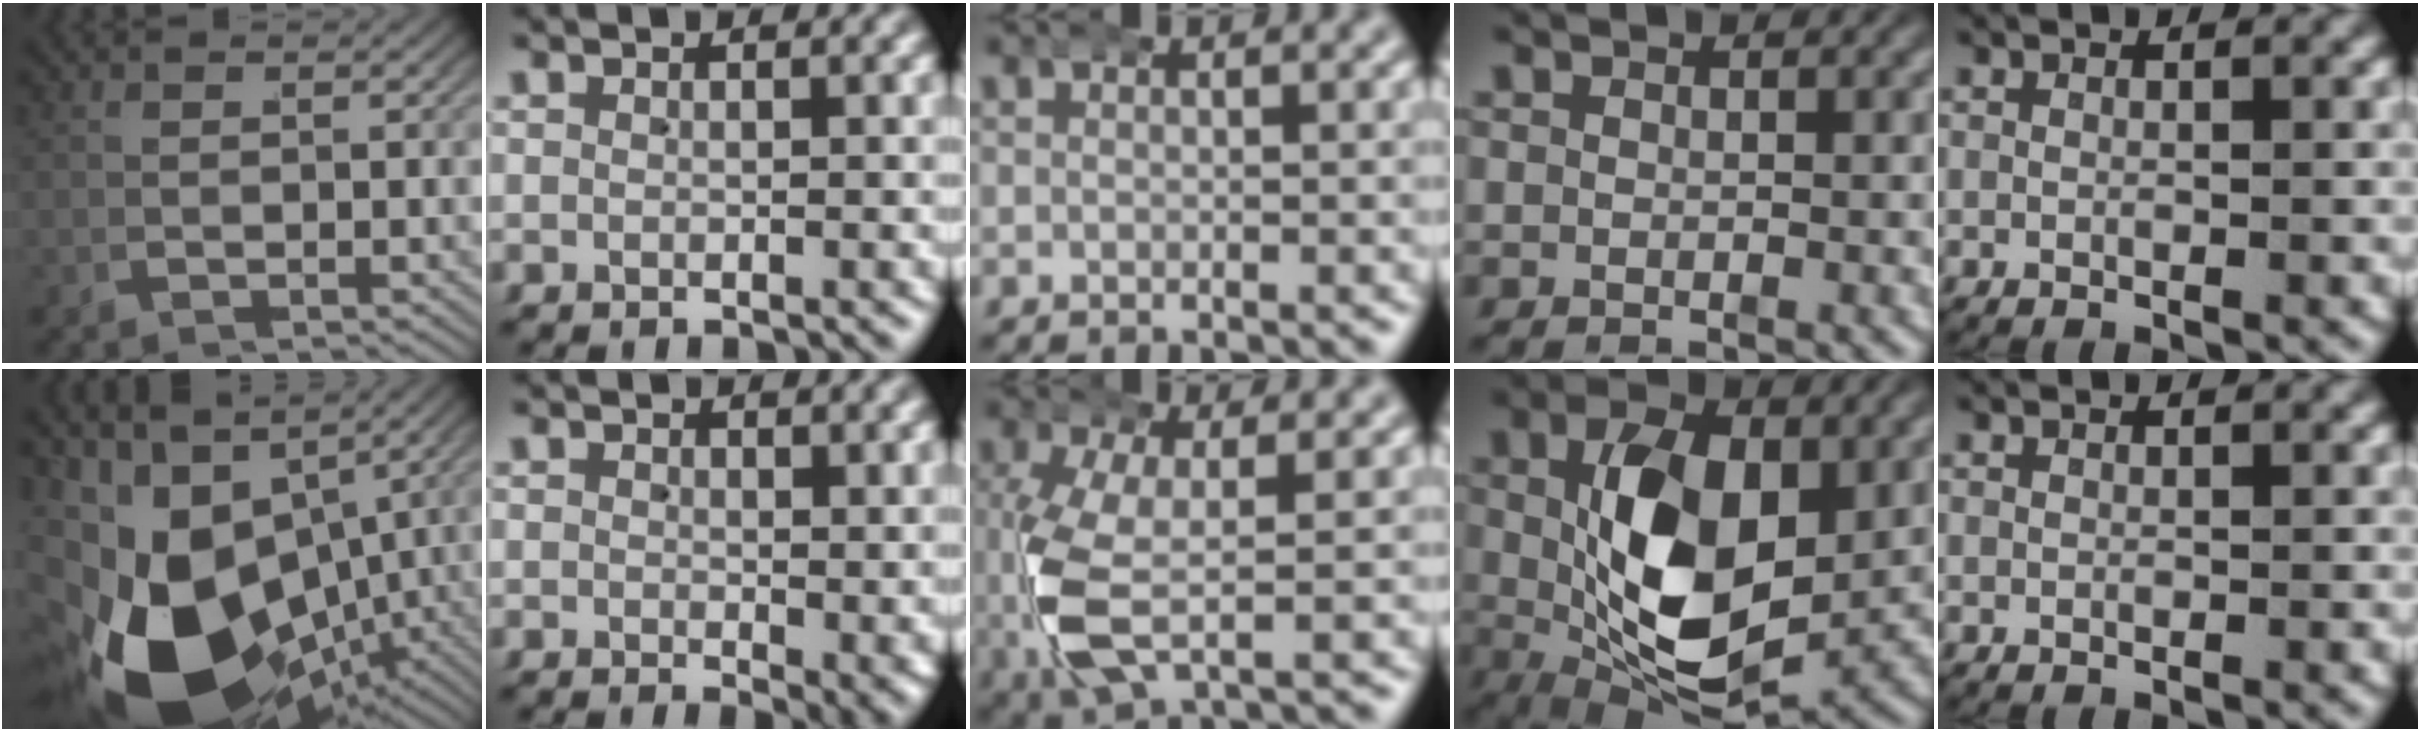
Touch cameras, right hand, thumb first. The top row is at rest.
{"thumb": {"total": 19.1, "force": [-5.2, 11.9, 14.0], "torque": [-0.260, -0.059, -0.052]}, "index": {"total": 1.8, "force": [0.3, 0.7, 1.7], "torque": [-0.011, -0.007, 0.008]}, "middle": {"total": 6.9, "force": [-1.0, 3.9, 5.5], "torque": [-0.145, -0.016, -0.002]}, "ring": {"total": 13.1, "force": [-0.1, 7.4, 10.8], "torque": [-0.186, -0.032, 0.015]}}